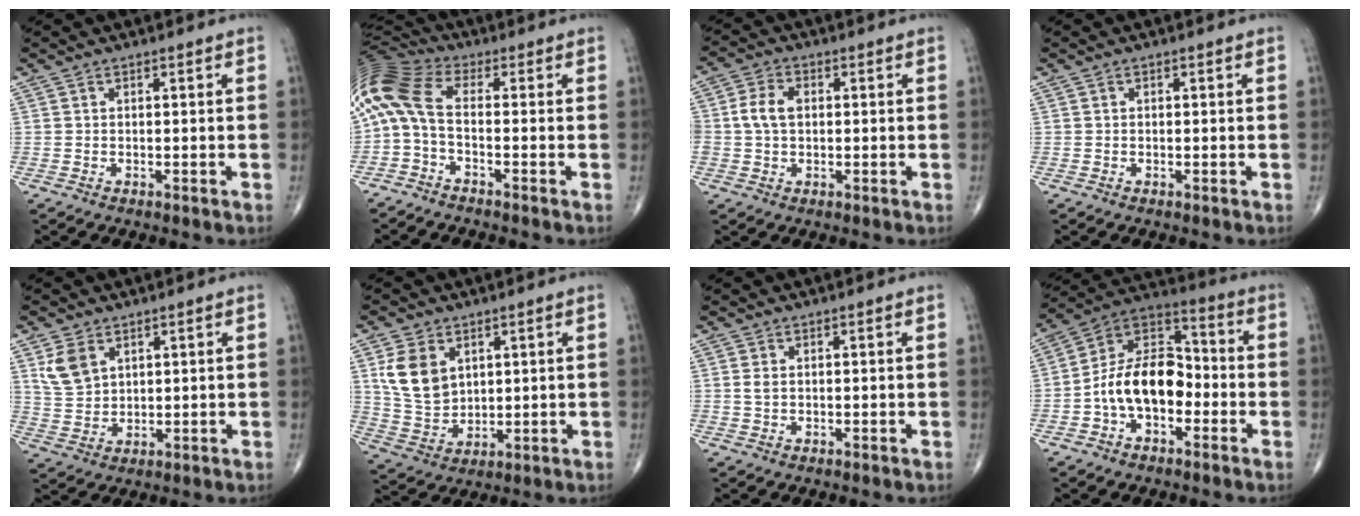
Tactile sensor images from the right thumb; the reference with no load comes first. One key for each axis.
{"total": 11.6, "fx": -1.8, "fy": 5.3, "fz": 10.1, "tx": -0.225, "ty": 0.043, "tz": -0.049}
{"total": 5.4, "fx": 0.3, "fy": 3.8, "fz": 3.8, "tx": -0.077, "ty": 0.012, "tz": 0.004}
{"total": 0.0}
{"total": 6.3, "fx": 3.1, "fy": 4.2, "fz": 3.5, "tx": -0.059, "ty": -0.011, "tz": 0.070}
{"total": 9.9, "fx": 3.5, "fy": 7.1, "fz": 6.0, "tx": -0.098, "ty": -0.015, "tz": 0.082}
{"total": 1.3, "fx": 0.3, "fy": 0.8, "fz": 1.0, "tx": -0.023, "ty": -0.001, "tz": 0.008}
{"total": 14.5, "fx": -3.3, "fy": 9.1, "fz": 10.8, "tx": -0.167, "ty": 0.048, "tz": -0.071}